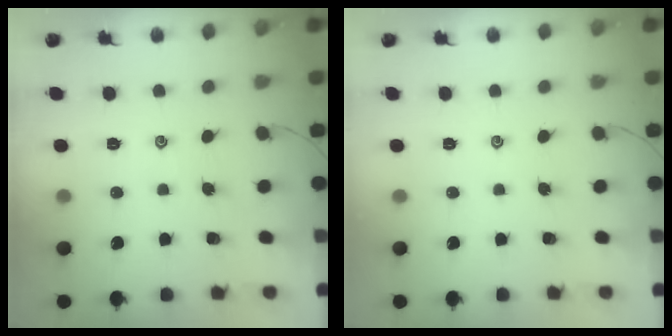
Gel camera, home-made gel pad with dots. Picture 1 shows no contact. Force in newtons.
{"total": 0.0}